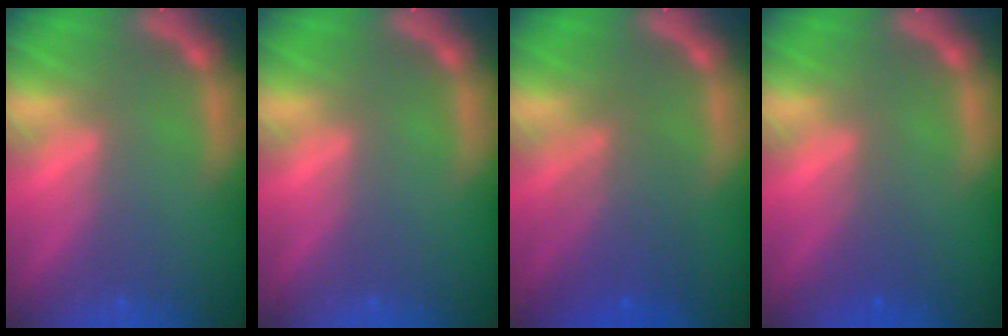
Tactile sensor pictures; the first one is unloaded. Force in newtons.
{"total": 0.0}
{"total": 5.0}
{"total": 1.5}